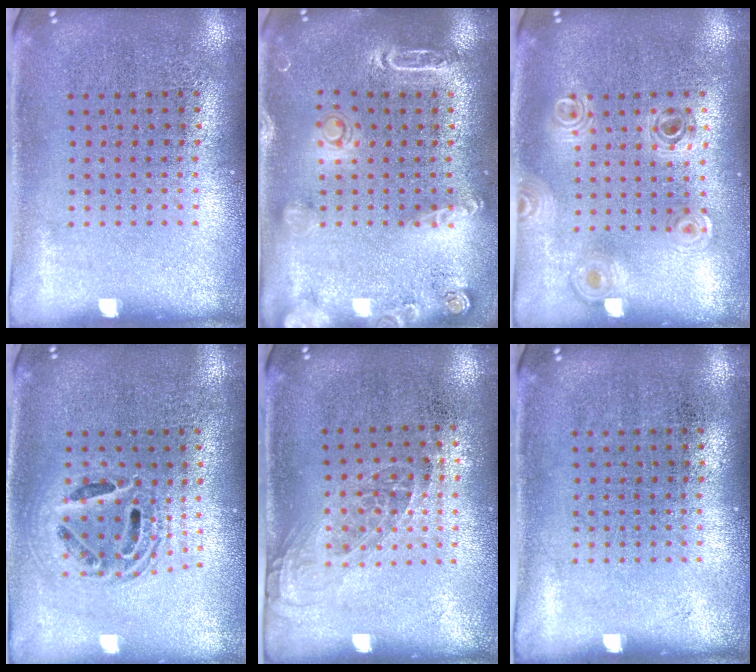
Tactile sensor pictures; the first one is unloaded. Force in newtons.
{"total": 1.9, "press": 1.9, "slide": 0.5}
{"total": 0.8, "press": 0.8, "slide": 0.2}
{"total": 1.6, "press": 1.3, "slide": 0.9}
{"total": 1.2, "press": 1.0, "slide": 0.7}
{"total": 0.0}